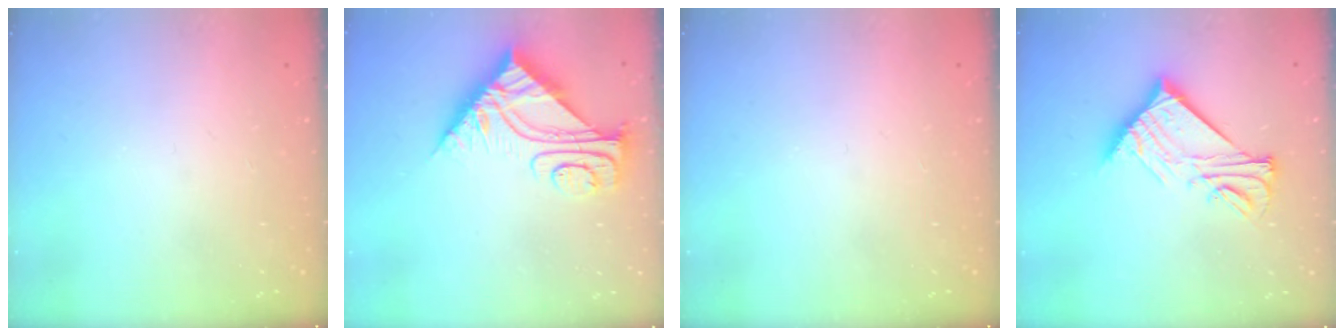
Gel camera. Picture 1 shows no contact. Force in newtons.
{"total": 9.3, "press": 9.2, "slide": 0.9}
{"total": 0.0}
{"total": 14.7, "press": 14.7, "slide": 0.4}